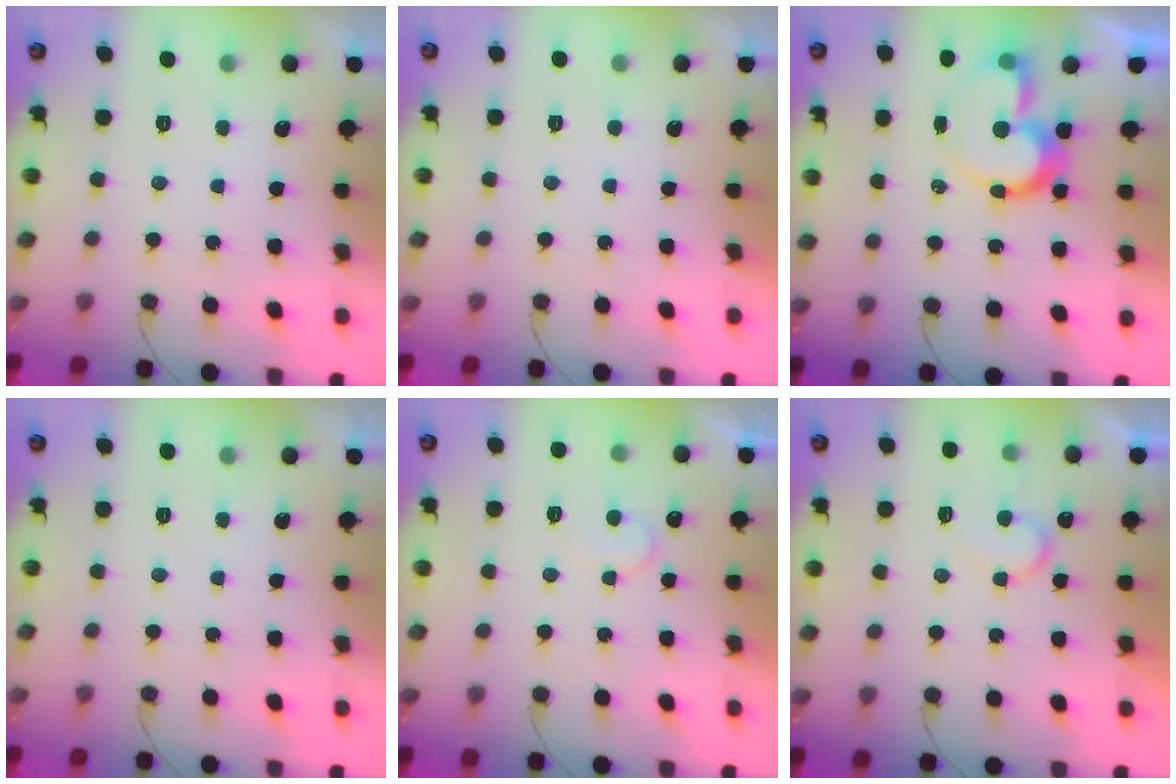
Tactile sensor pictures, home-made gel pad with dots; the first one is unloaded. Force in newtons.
{"total": 1.8, "press": 1.8, "slide": 0.0}
{"total": 12.1, "press": 12.0, "slide": 1.0}
{"total": 0.0}
{"total": 5.5, "press": 5.5, "slide": 0.4}
{"total": 7.1, "press": 7.1, "slide": 0.5}